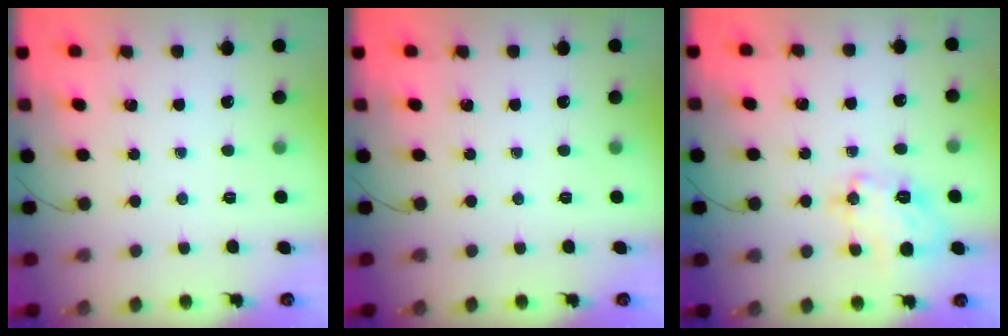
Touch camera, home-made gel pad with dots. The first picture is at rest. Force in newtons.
{"total": 0.0}
{"total": 11.9, "press": 11.8, "slide": 0.9}